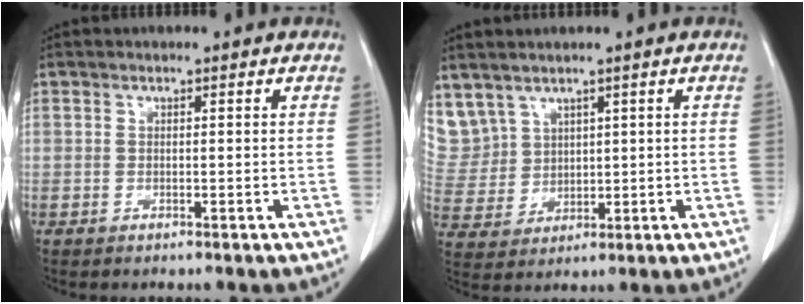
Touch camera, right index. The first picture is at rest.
{"total": 10.9, "force": [6.3, 8.6, 2.1], "torque": [-0.089, 0.032, 0.161]}